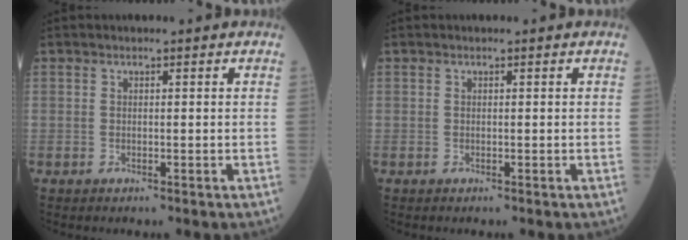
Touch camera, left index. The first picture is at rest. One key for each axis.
{"total": 0.0}